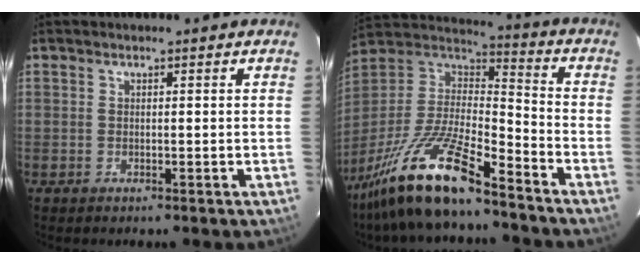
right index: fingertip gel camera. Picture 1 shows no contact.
{"total": 18.2, "force": [-13.4, 3.1, 11.8], "torque": [-0.251, -0.010, -0.252]}